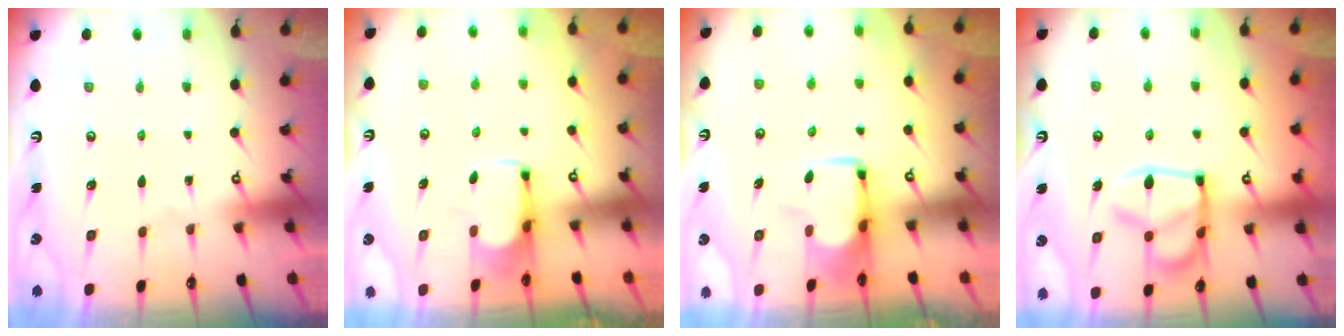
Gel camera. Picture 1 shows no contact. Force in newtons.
{"total": 3.7, "press": 3.6, "slide": 0.7}
{"total": 1.0, "press": 0.7, "slide": 0.7}
{"total": 16.3, "press": 16.2, "slide": 1.7}